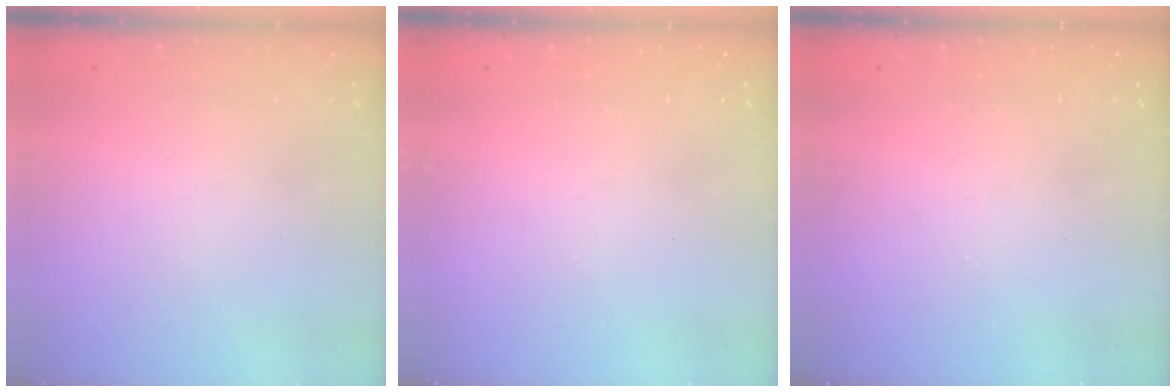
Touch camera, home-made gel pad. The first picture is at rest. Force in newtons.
{"total": 0.0}
{"total": 0.0}